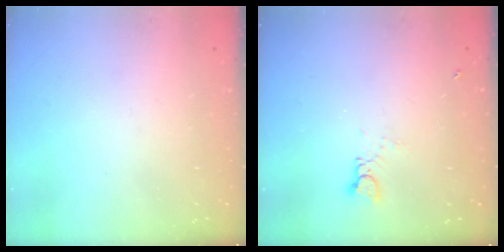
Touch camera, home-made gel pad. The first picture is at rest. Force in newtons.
{"total": 1.2, "press": 1.1, "slide": 0.1}